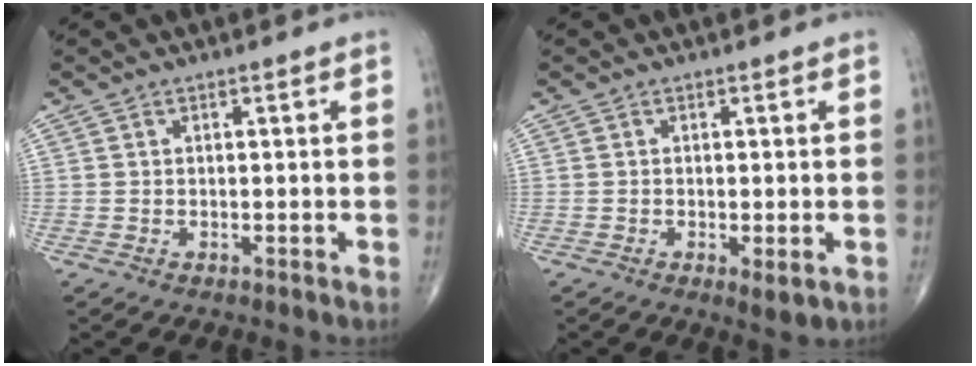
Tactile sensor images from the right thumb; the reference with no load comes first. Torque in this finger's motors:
{"motor_torque": [-0.14, 0.13, -0.19, 0.08, -0.06]}